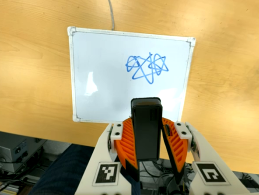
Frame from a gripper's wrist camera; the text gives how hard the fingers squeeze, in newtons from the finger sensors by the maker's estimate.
{"total": 6.3, "left": 6.4, "right": 6.3}